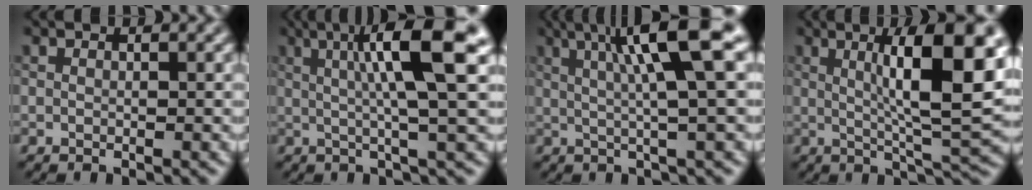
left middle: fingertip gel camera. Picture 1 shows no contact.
{"total": 8.6, "force": [2.2, 1.3, 8.2], "torque": [-0.111, 0.018, 0.031]}
{"total": 8.0, "force": [2.4, 1.0, 7.6], "torque": [-0.106, 0.018, 0.035]}
{"total": 10.5, "force": [2.3, 2.0, 10.1], "torque": [-0.137, 0.006, 0.038]}